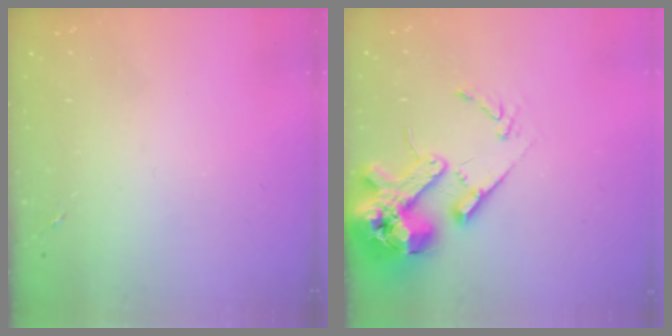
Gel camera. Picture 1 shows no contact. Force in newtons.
{"total": 18.0, "press": 17.8, "slide": 2.5}